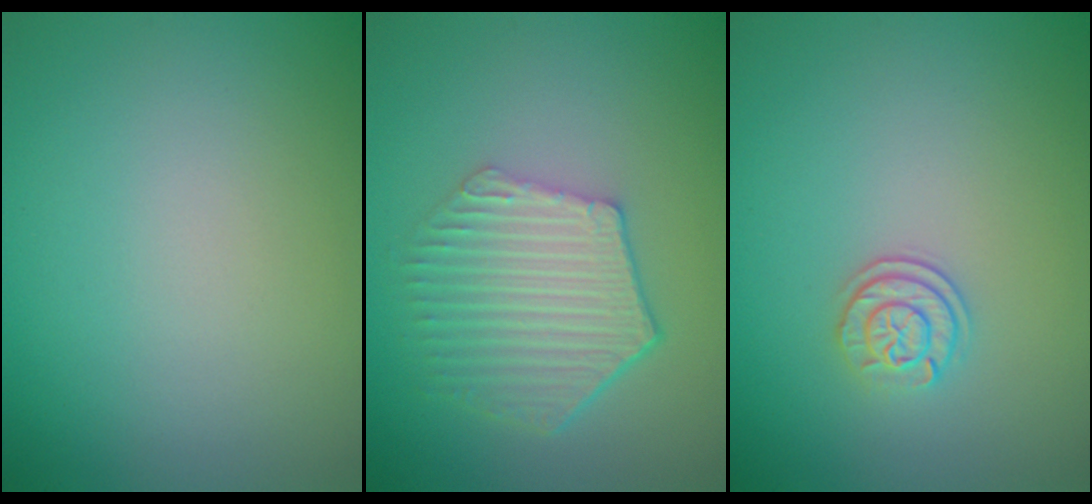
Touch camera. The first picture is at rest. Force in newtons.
{"total": 5.6, "press": 4.1, "slide": 3.7}
{"total": 2.0, "press": 1.8, "slide": 0.9}